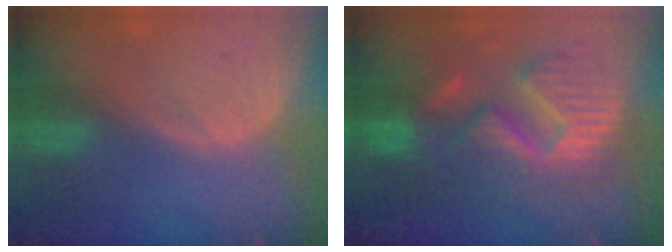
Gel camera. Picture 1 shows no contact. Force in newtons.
{"total": 13.2, "press": 13.1, "slide": 1.3}